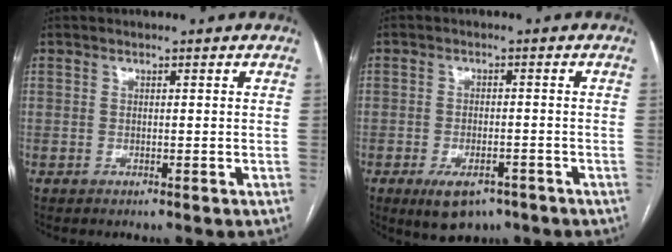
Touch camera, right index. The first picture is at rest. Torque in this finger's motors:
{"motor_torque": [0.78, -0.32, 0.36, 0.03]}